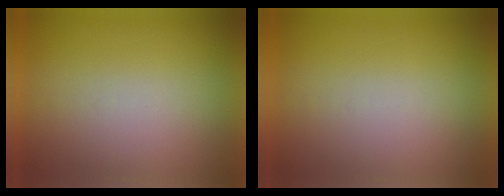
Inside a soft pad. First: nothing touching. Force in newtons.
{"total": 0.0}